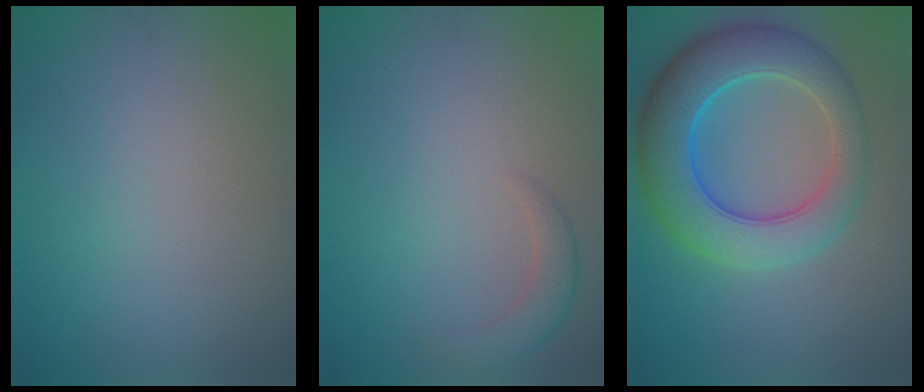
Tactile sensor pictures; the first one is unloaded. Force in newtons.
{"total": 2.0, "press": 2.0, "slide": 0.2}
{"total": 8.8, "press": 8.8, "slide": 0.4}